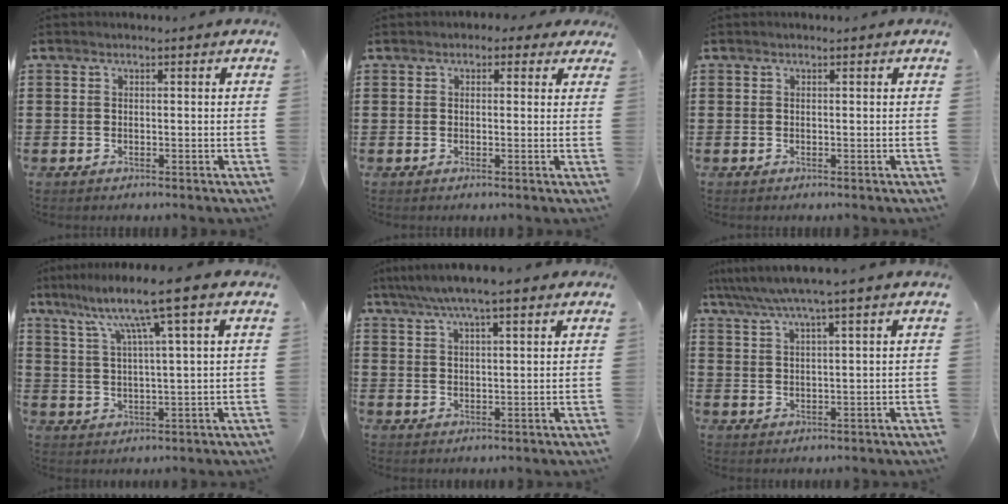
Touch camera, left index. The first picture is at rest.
{"total": 1.3, "force": [0.4, 1.1, 0.6], "torque": [-0.008, 0.006, 0.003]}
{"total": 0.0}
{"total": 8.6, "force": [5.3, -0.3, 6.7], "torque": [-0.147, -0.014, 0.085]}
{"total": 5.3, "force": [4.0, 0.5, 3.4], "torque": [-0.074, -0.004, 0.071]}
{"total": 4.5, "force": [3.3, -0.4, 3.0], "torque": [-0.067, -0.010, 0.055]}